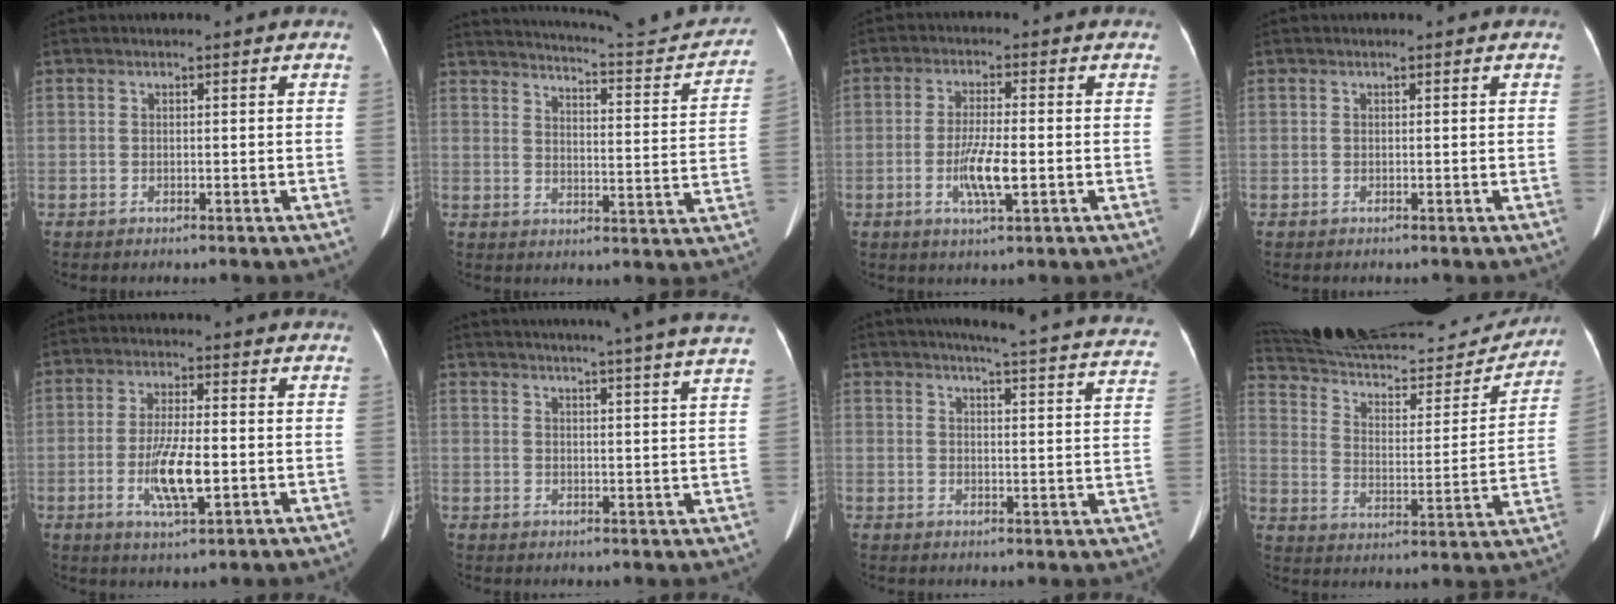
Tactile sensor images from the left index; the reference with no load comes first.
{"total": 19.9, "force": [18.8, 1.3, 6.2], "torque": [-0.086, -0.050, 0.231]}
{"total": 6.0, "force": [-1.5, 0.7, 5.8], "torque": [-0.113, -0.008, -0.029]}
{"total": 0.0}
{"total": 7.7, "force": [-1.7, 1.5, 7.4], "torque": [-0.141, -0.008, -0.032]}
{"total": 24.3, "force": [22.0, -1.2, 10.1], "torque": [-0.156, -0.029, 0.270]}
{"total": 25.3, "force": [23.2, 1.4, 10.0], "torque": [-0.131, -0.053, 0.257]}
{"total": 28.1, "force": [26.0, 4.4, 9.4], "torque": [-0.168, -0.035, 0.375]}